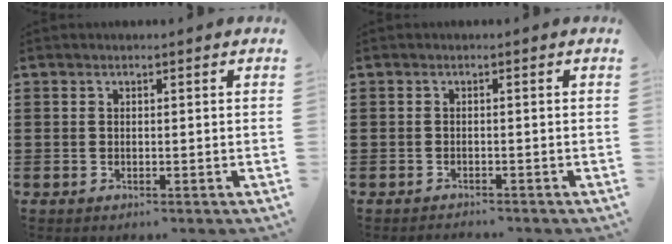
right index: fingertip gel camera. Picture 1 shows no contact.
{"total": 0.7, "force": [-0.7, 0.0, 0.1], "torque": [-0.004, -0.002, -0.015]}